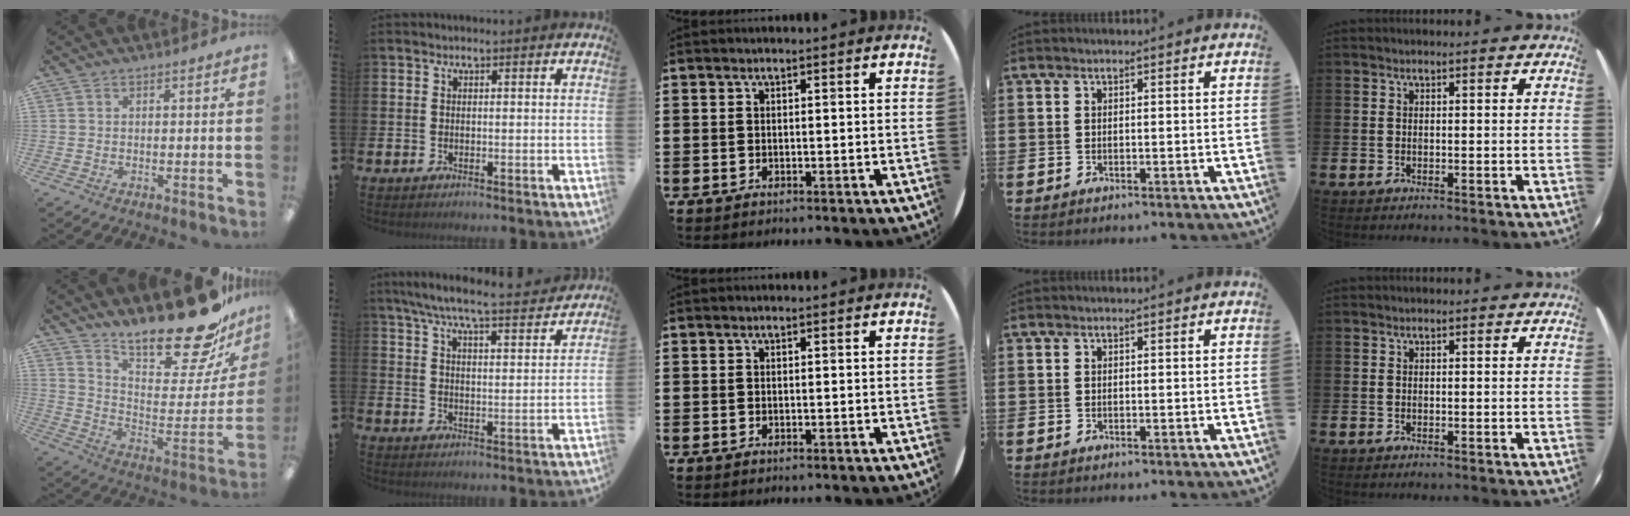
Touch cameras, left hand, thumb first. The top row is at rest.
{"thumb": {"total": 22.7, "force": [19.2, 5.8, 10.6], "torque": [-0.150, -0.145, 0.320]}, "index": {"total": 7.5, "force": [6.8, 0.5, 3.0], "torque": [-0.077, -0.043, 0.118]}}